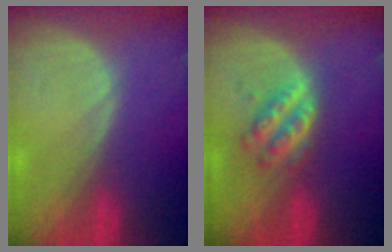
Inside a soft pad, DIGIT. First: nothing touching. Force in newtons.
{"total": 5.0, "press": 4.4, "slide": 2.4}